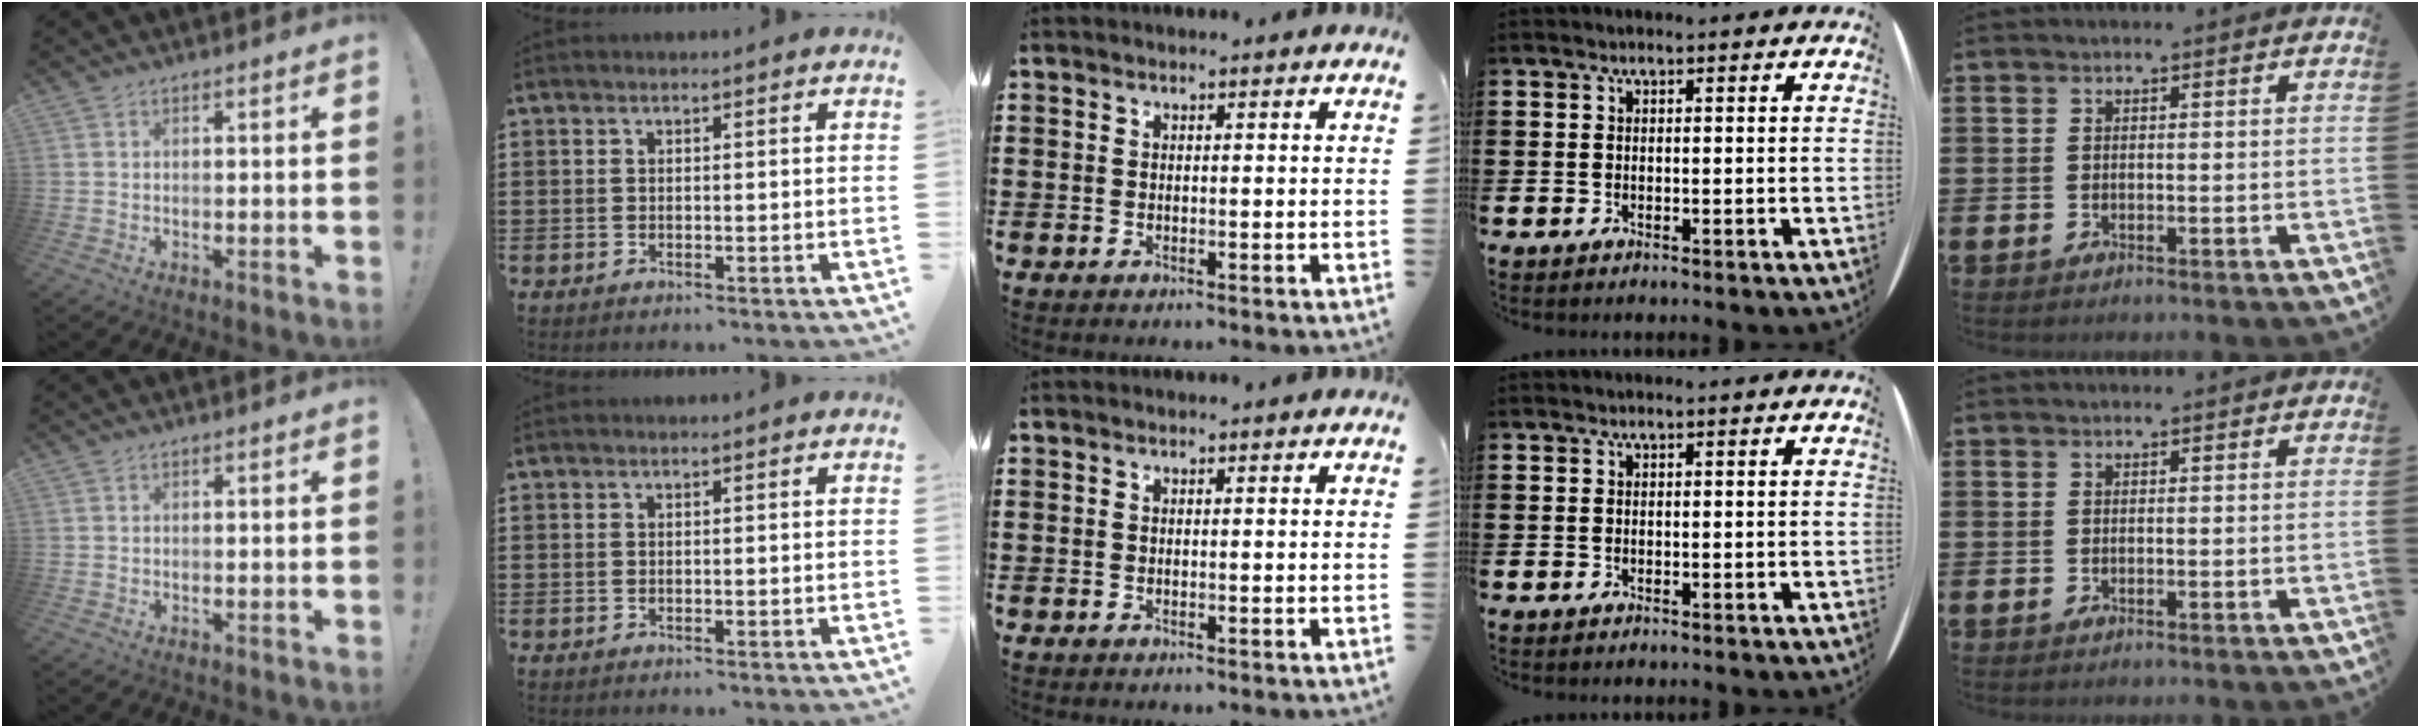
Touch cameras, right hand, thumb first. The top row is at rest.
{}